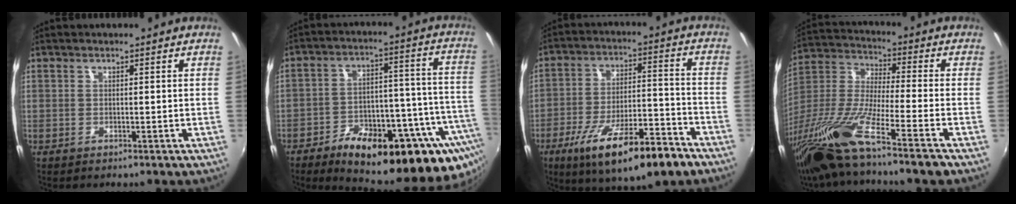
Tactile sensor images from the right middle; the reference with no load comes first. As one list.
[{"total": 28.9, "force": [-18.1, 11.0, 19.8], "torque": [-0.274, -0.006, -0.237]}, {"total": 18.0, "force": [-11.4, 4.5, 13.2], "torque": [-0.229, -0.028, -0.174]}, {"total": 19.5, "force": [-14.1, -0.4, 13.4], "torque": [-0.254, -0.052, -0.269]}]